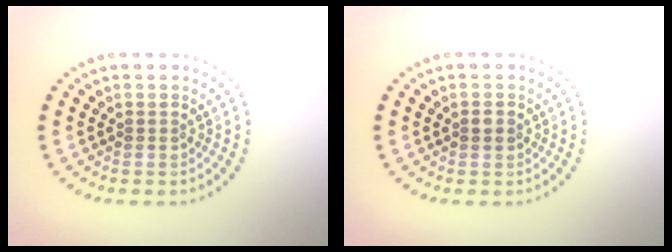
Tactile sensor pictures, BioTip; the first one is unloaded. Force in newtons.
{"total": 1.2, "press": 1.2, "slide": 0.0}